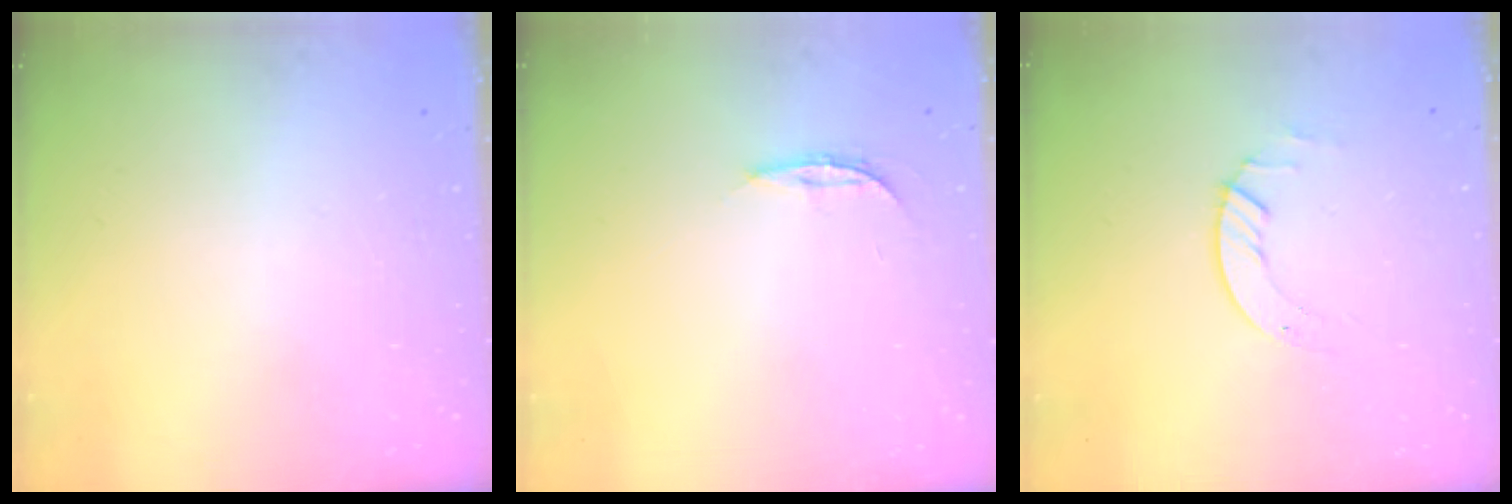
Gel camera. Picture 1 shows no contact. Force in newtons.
{"total": 3.8, "press": 3.8, "slide": 0.3}
{"total": 2.0, "press": 2.0, "slide": 0.2}